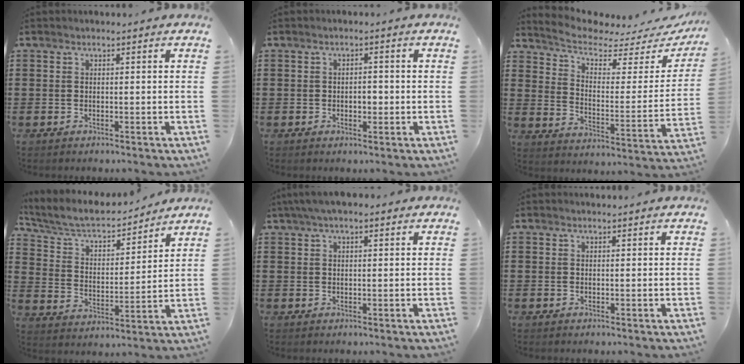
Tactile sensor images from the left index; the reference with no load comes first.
{"total": 2.0, "force": [-0.3, 1.1, 1.6], "torque": [-0.033, 0.004, -0.008]}
{"total": 5.3, "force": [4.6, 1.4, 2.3], "torque": [-0.072, -0.037, 0.075]}
{"total": 6.3, "force": [5.5, 1.8, 2.5], "torque": [-0.075, -0.034, 0.091]}
{"total": 3.0, "force": [2.0, 1.0, 2.1], "torque": [-0.044, 0.008, 0.035]}
{"total": 0.6, "force": [0.6, 0.0, 0.2], "torque": [-0.006, -0.002, 0.012]}